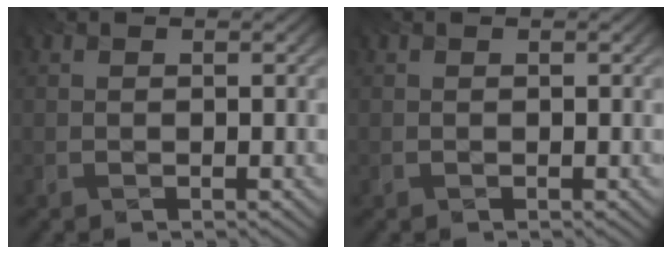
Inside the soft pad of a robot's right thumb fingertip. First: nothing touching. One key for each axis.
{"total": 0.0}